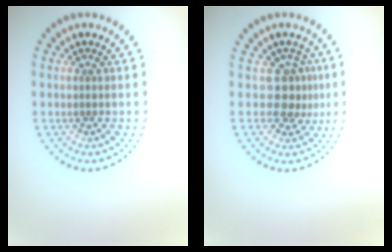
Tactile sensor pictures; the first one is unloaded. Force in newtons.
{"total": 2.6, "press": 1.9, "slide": 1.8}